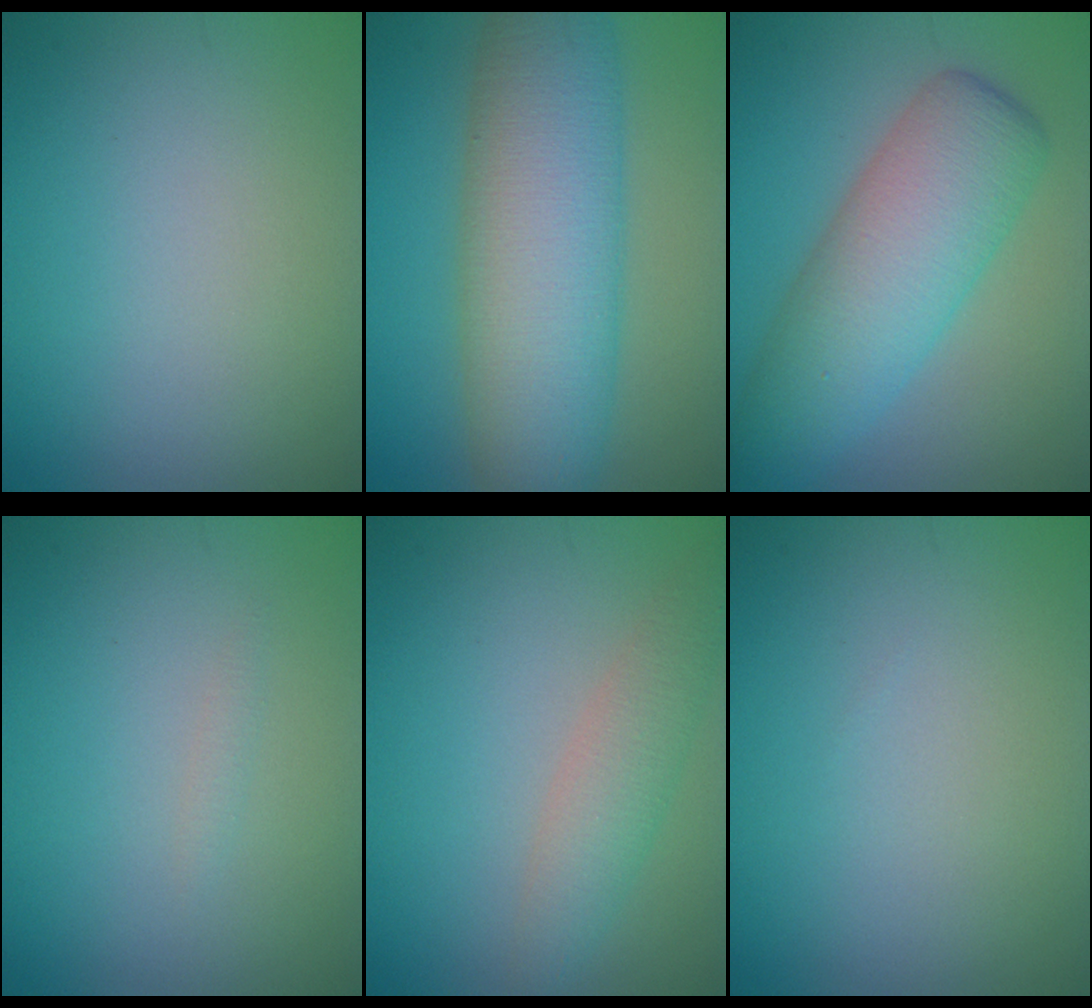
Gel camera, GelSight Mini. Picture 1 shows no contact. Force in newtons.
{"total": 10.7, "press": 10.6, "slide": 0.7}
{"total": 6.7, "press": 6.7, "slide": 0.1}
{"total": 0.5, "press": 0.5, "slide": 0.1}
{"total": 3.1, "press": 3.1, "slide": 0.2}
{"total": 0.0}